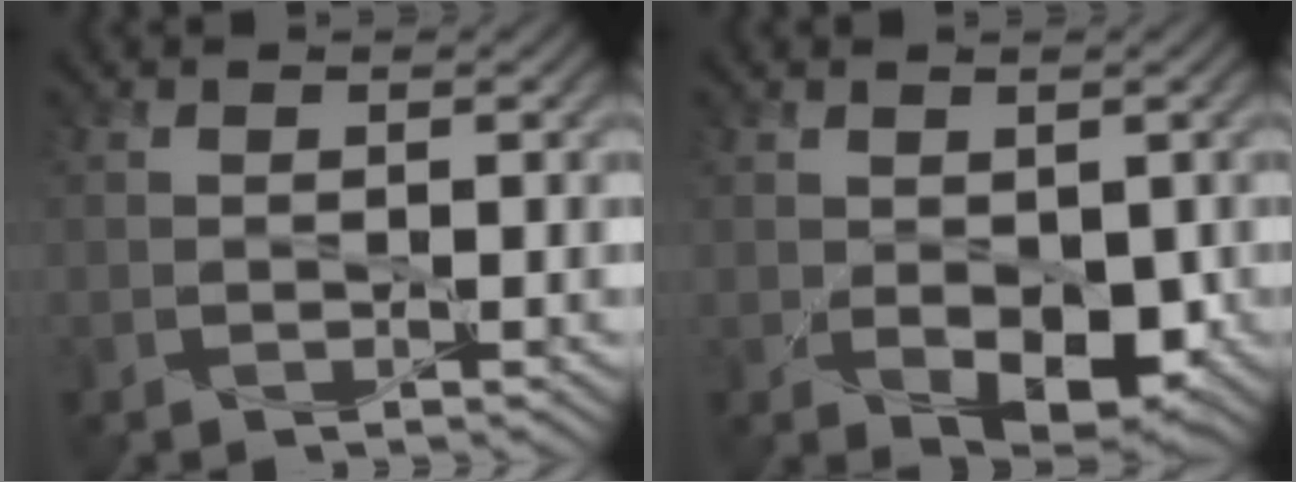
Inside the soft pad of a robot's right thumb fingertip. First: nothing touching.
{"total": 5.0, "force": [-0.7, 2.9, 3.9], "torque": [-0.073, -0.021, 0.001]}